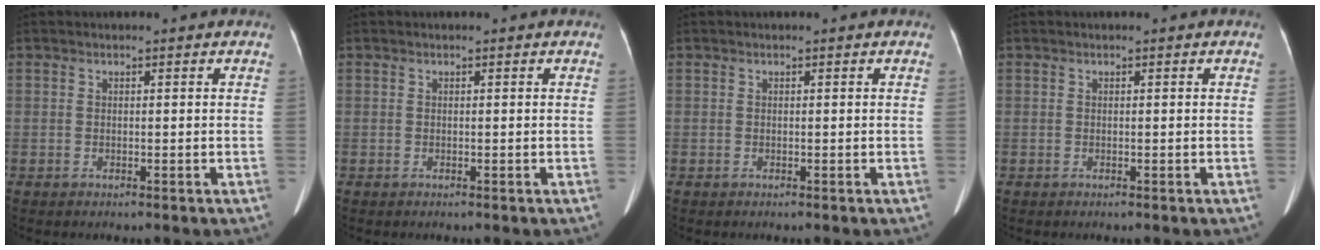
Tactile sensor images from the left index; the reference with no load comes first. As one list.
[{"total": 0.0}, {"total": 0.0}, {"total": 0.0}]